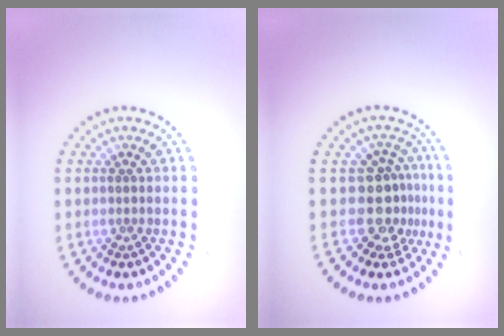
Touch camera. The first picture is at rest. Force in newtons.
{"total": 3.5, "press": 2.6, "slide": 2.4}